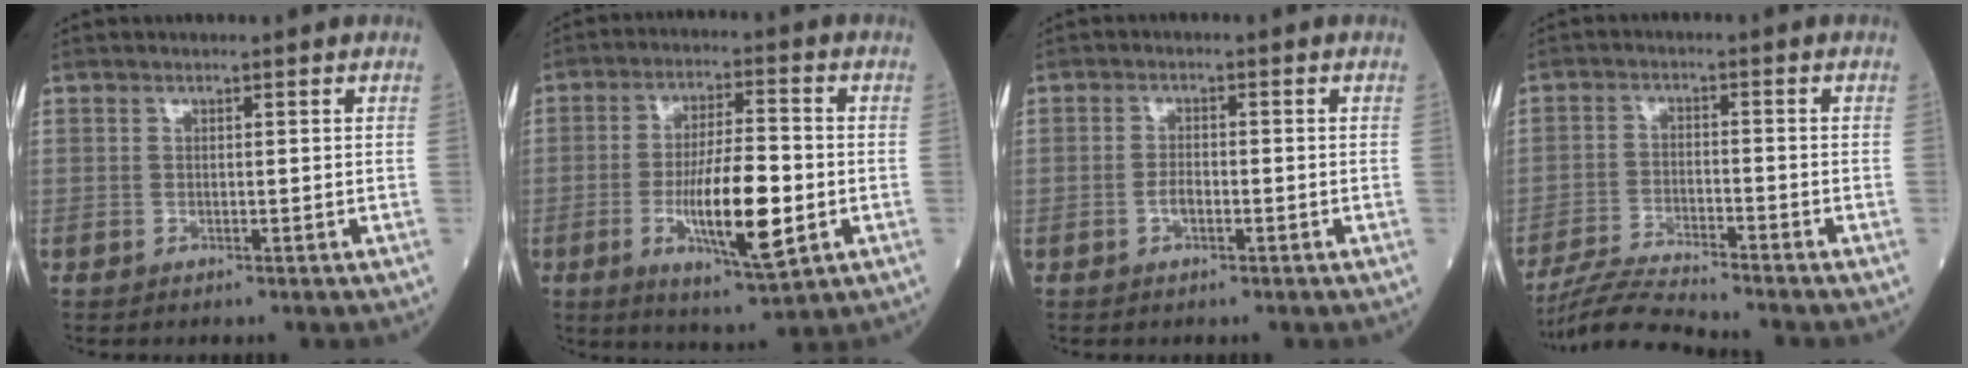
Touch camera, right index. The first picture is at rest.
{"total": 12.2, "force": [-2.8, 2.3, 11.6], "torque": [-0.207, -0.011, -0.044]}
{"total": 2.0, "force": [-0.8, 0.8, 1.6], "torque": [-0.028, 0.004, -0.011]}
{"total": 7.1, "force": [-6.7, -1.5, 1.8], "torque": [-0.039, -0.024, -0.126]}